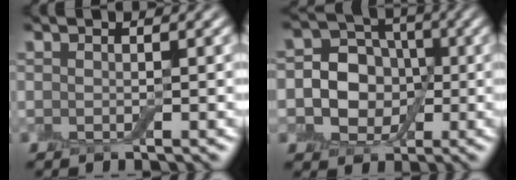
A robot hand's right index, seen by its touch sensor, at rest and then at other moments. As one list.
[{"total": 7.1, "force": [-0.4, 6.1, 3.6], "torque": [-0.039, 0.009, -0.029]}]